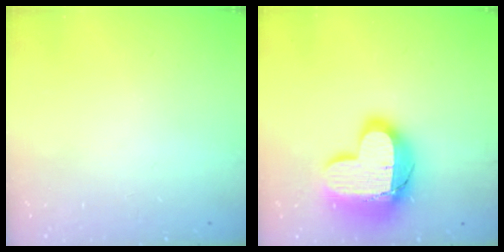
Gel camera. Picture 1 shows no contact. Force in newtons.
{"total": 18.5, "press": 18.5, "slide": 1.2}